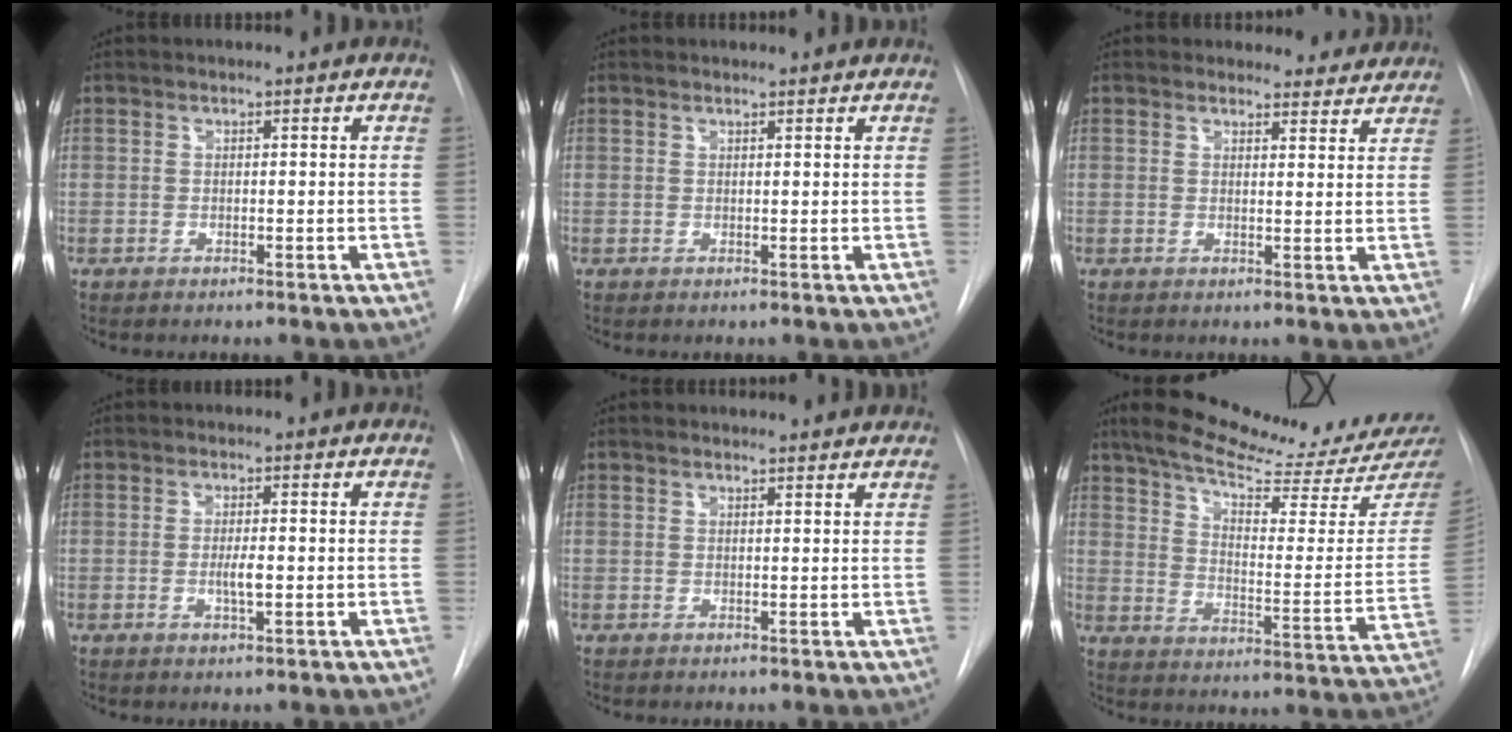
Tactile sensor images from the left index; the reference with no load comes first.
{"total": 2.6, "force": [2.6, 0.4, 0.4], "torque": [-0.012, 0.016, 0.030]}
{"total": 5.9, "force": [5.4, 2.2, -0.3], "torque": [0.026, -0.009, 0.044]}
{"total": 2.3, "force": [-0.2, 0.4, 2.2], "torque": [-0.043, -0.003, -0.004]}
{"total": 6.7, "force": [6.5, 1.1, 1.2], "torque": [-0.007, 0.013, 0.061]}
{"total": 22.1, "force": [20.0, 0.4, 9.4], "torque": [-0.146, -0.085, 0.269]}